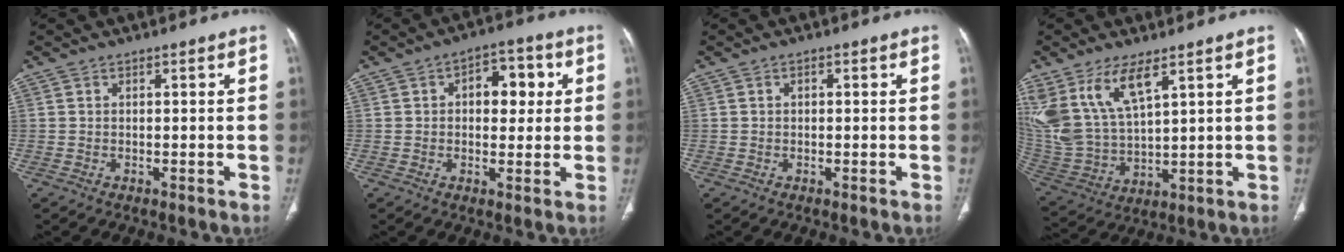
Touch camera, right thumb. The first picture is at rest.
{"total": 8.5, "force": [1.8, 5.3, 6.4], "torque": [-0.051, 0.011, 0.023]}
{"total": 0.7, "force": [0.1, 0.5, 0.5], "torque": [-0.007, 0.001, 0.001]}
{"total": 14.9, "force": [8.1, 6.4, 10.8], "torque": [-0.224, -0.028, 0.182]}